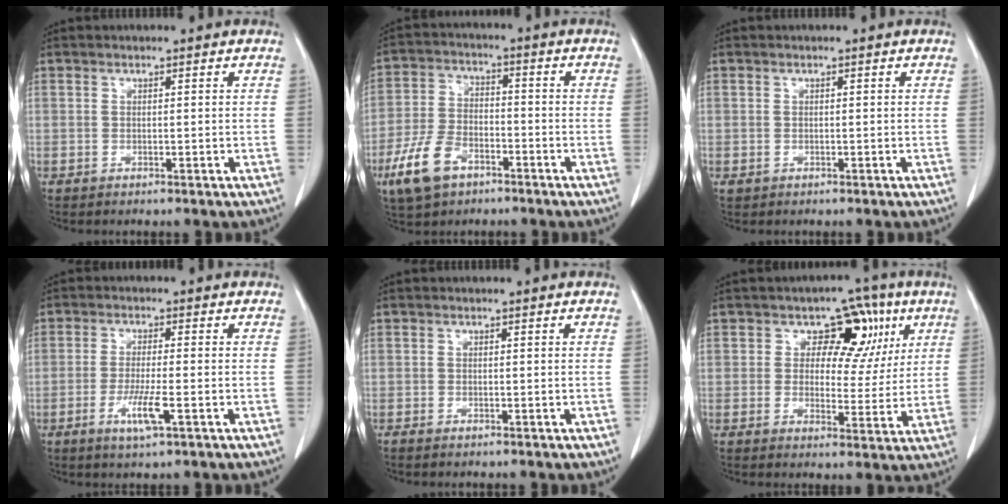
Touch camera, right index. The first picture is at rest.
{"total": 9.6, "force": [-5.5, 5.1, 6.0], "torque": [-0.139, 0.001, -0.102]}
{"total": 0.6, "force": [-0.2, 0.5, 0.2], "torque": [-0.005, 0.002, 0.000]}
{"total": 5.2, "force": [-2.2, 0.2, 4.7], "torque": [-0.093, -0.011, -0.039]}
{"total": 1.0, "force": [-0.8, 0.2, 0.5], "torque": [-0.013, -0.002, -0.010]}
{"total": 8.4, "force": [3.3, 6.1, 4.7], "torque": [-0.030, 0.018, 0.043]}